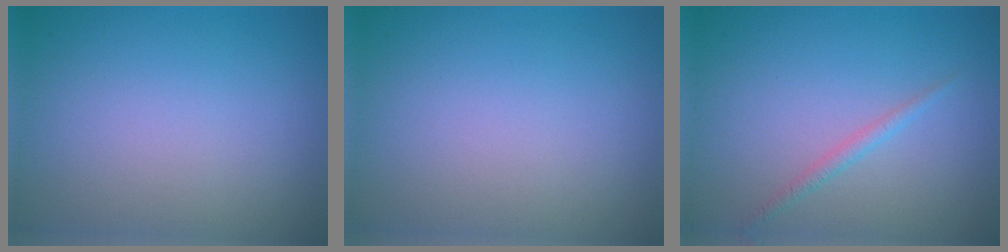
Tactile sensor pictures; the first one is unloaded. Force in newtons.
{"total": 0.0}
{"total": 1.1, "press": 1.1, "slide": 0.0}